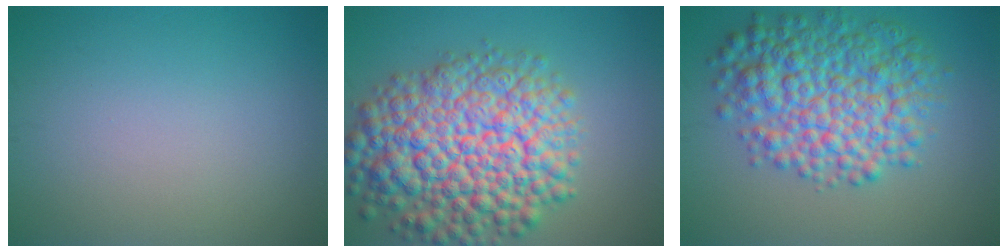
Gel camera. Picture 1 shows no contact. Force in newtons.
{"total": 12.4, "press": 12.4, "slide": 0.5}
{"total": 8.6, "press": 8.6, "slide": 0.0}